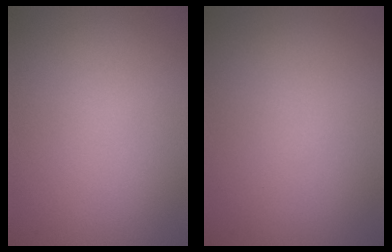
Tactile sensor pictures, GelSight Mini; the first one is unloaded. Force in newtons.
{"total": 0.0}